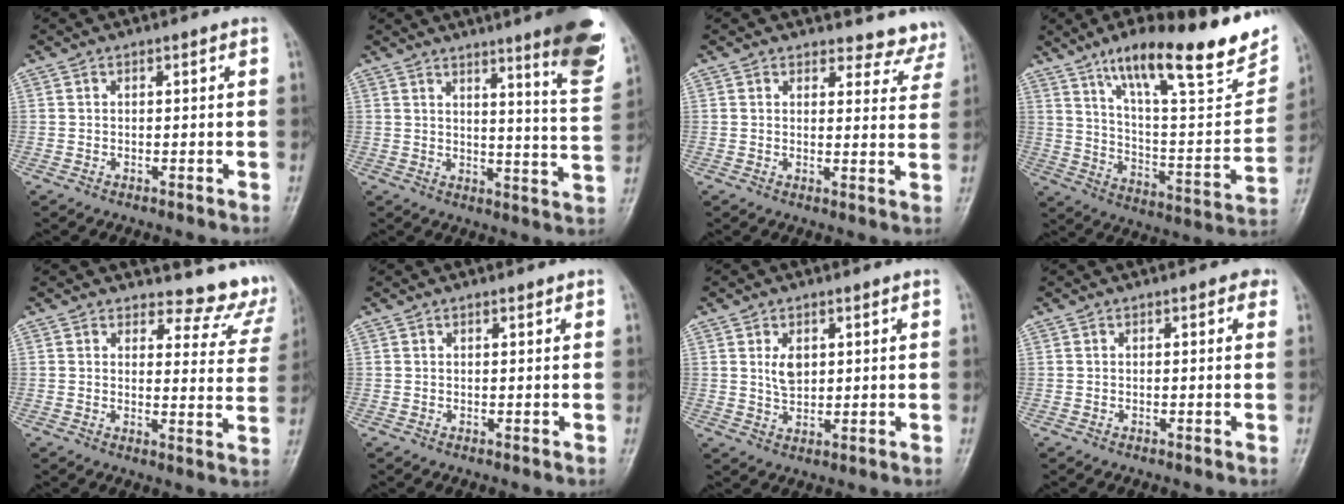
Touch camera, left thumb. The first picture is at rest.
{"total": 16.1, "force": [9.8, 1.8, 12.6], "torque": [-0.140, -0.059, 0.119]}
{"total": 7.2, "force": [6.7, 2.6, -0.5], "torque": [0.046, -0.048, 0.054]}
{"total": 26.5, "force": [17.0, 7.0, 19.1], "torque": [-0.252, -0.046, 0.273]}
{"total": 9.5, "force": [9.0, 3.0, 0.6], "torque": [0.033, -0.091, 0.084]}
{"total": 0.6, "force": [0.5, 0.2, 0.3], "torque": [-0.007, -0.003, 0.007]}
{"total": 4.1, "force": [1.3, 2.6, 2.9], "torque": [-0.038, -0.012, 0.028]}
{"total": 0.6, "force": [0.2, 0.4, 0.4], "torque": [0.002, 0.001, -0.003]}